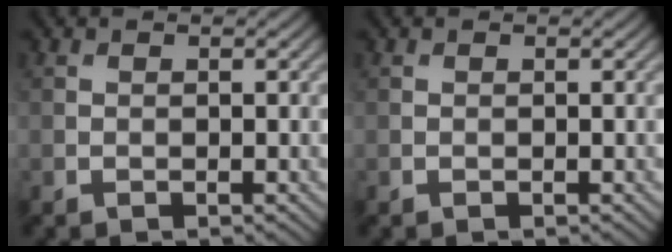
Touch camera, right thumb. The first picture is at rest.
{"total": 0.0}